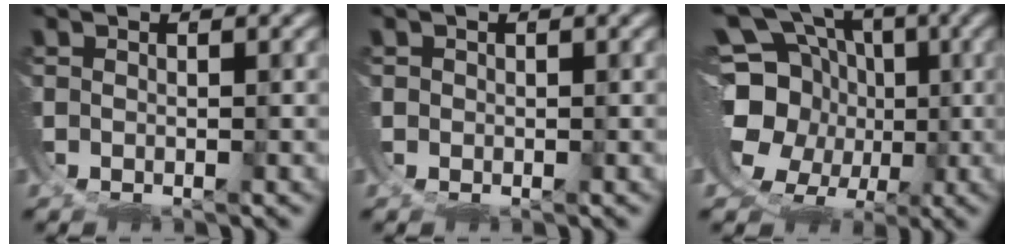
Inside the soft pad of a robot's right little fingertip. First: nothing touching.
{"total": 0.6, "force": [0.0, 0.6, -0.1], "torque": [-0.001, -0.003, 0.001]}
{"total": 13.7, "force": [0.4, 11.9, 6.8], "torque": [-0.148, -0.035, 0.003]}